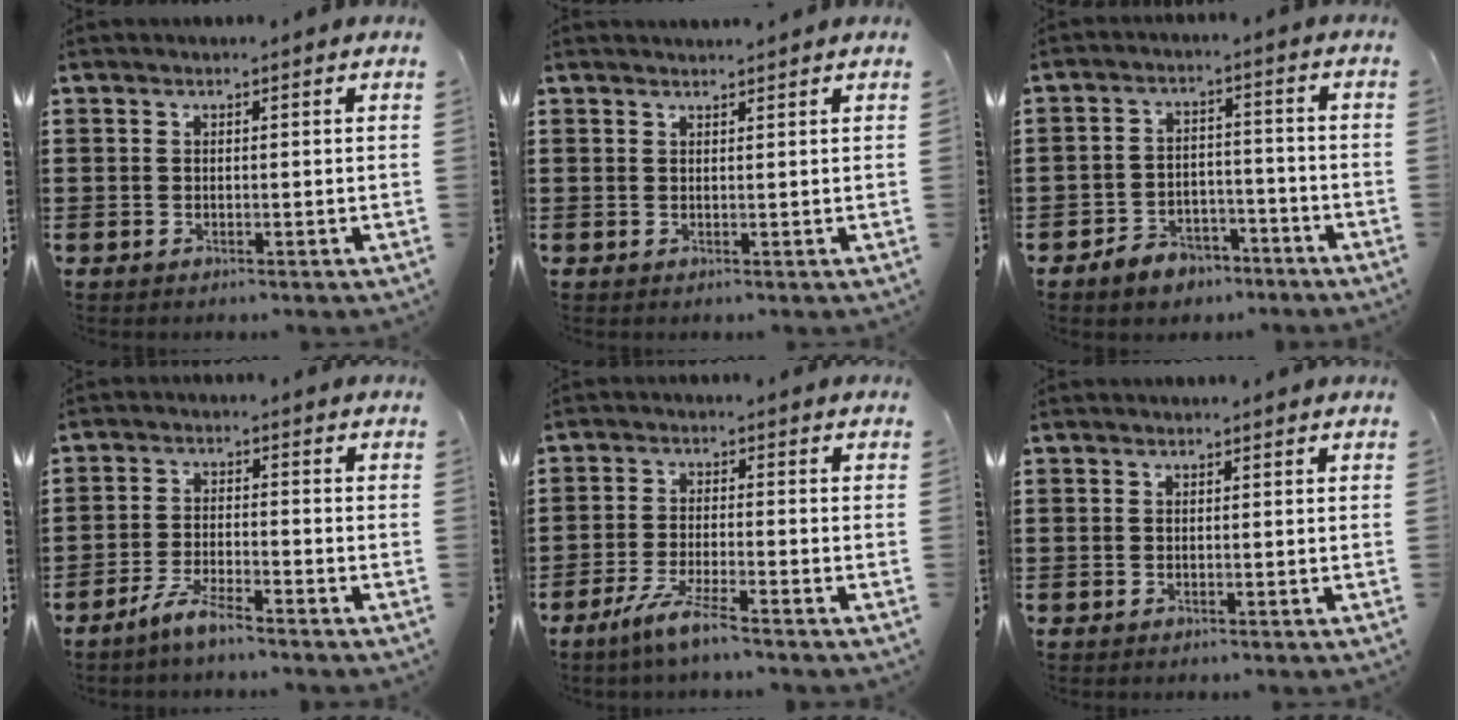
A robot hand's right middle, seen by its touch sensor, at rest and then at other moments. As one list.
[{"total": 1.1, "force": [1.1, -0.1, 0.1], "torque": [-0.003, -0.001, 0.021]}, {"total": 4.8, "force": [-4.3, 2.0, 0.6], "torque": [-0.020, 0.012, -0.088]}, {"total": 4.4, "force": [-3.8, 0.3, 2.2], "torque": [-0.051, -0.003, -0.075]}, {"total": 5.4, "force": [-4.1, 0.1, 3.4], "torque": [-0.075, -0.015, -0.077]}, {"total": 0.0}]